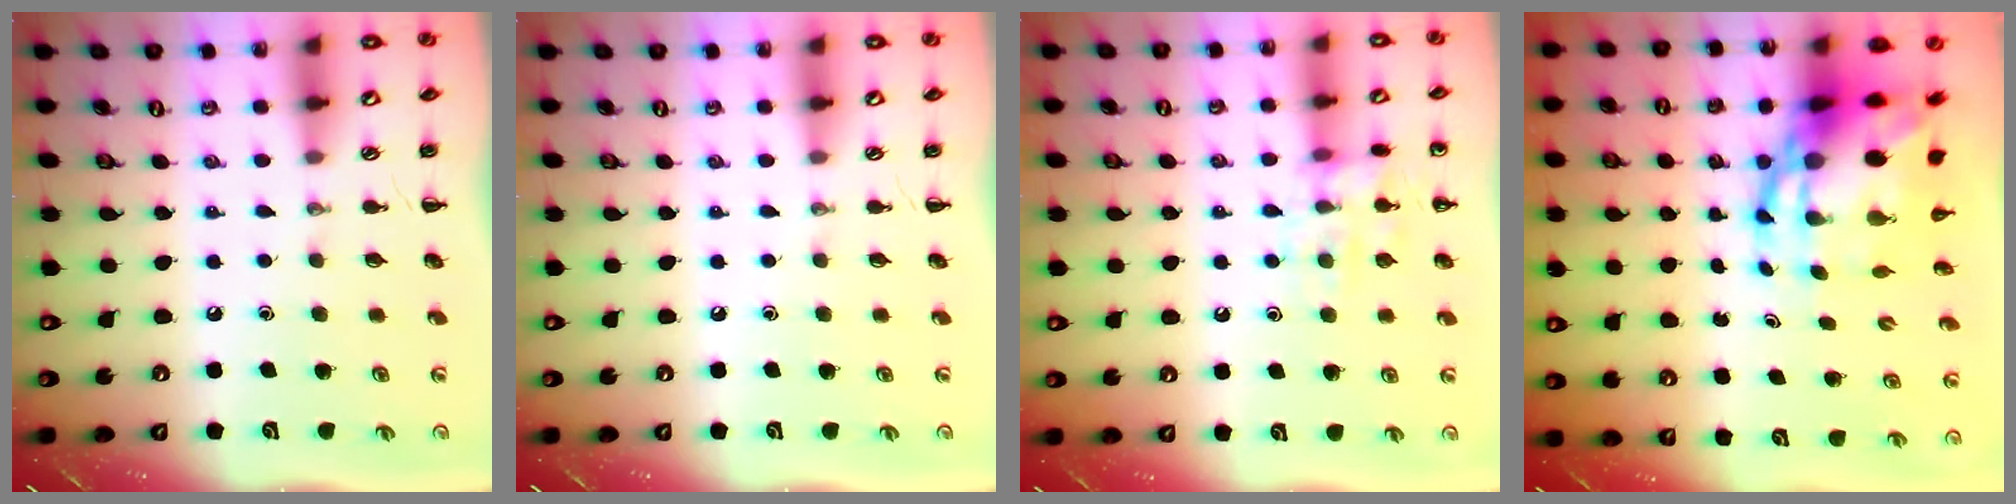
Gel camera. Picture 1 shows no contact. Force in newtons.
{"total": 0.0}
{"total": 11.8, "press": 11.8, "slide": 0.6}
{"total": 11.4, "press": 10.9, "slide": 3.2}